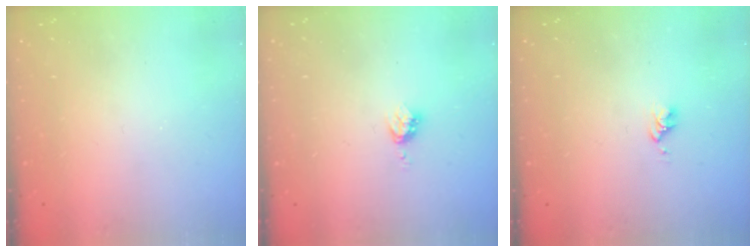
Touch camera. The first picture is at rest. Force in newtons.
{"total": 3.4, "press": 3.4, "slide": 0.4}
{"total": 2.8, "press": 2.8, "slide": 0.3}